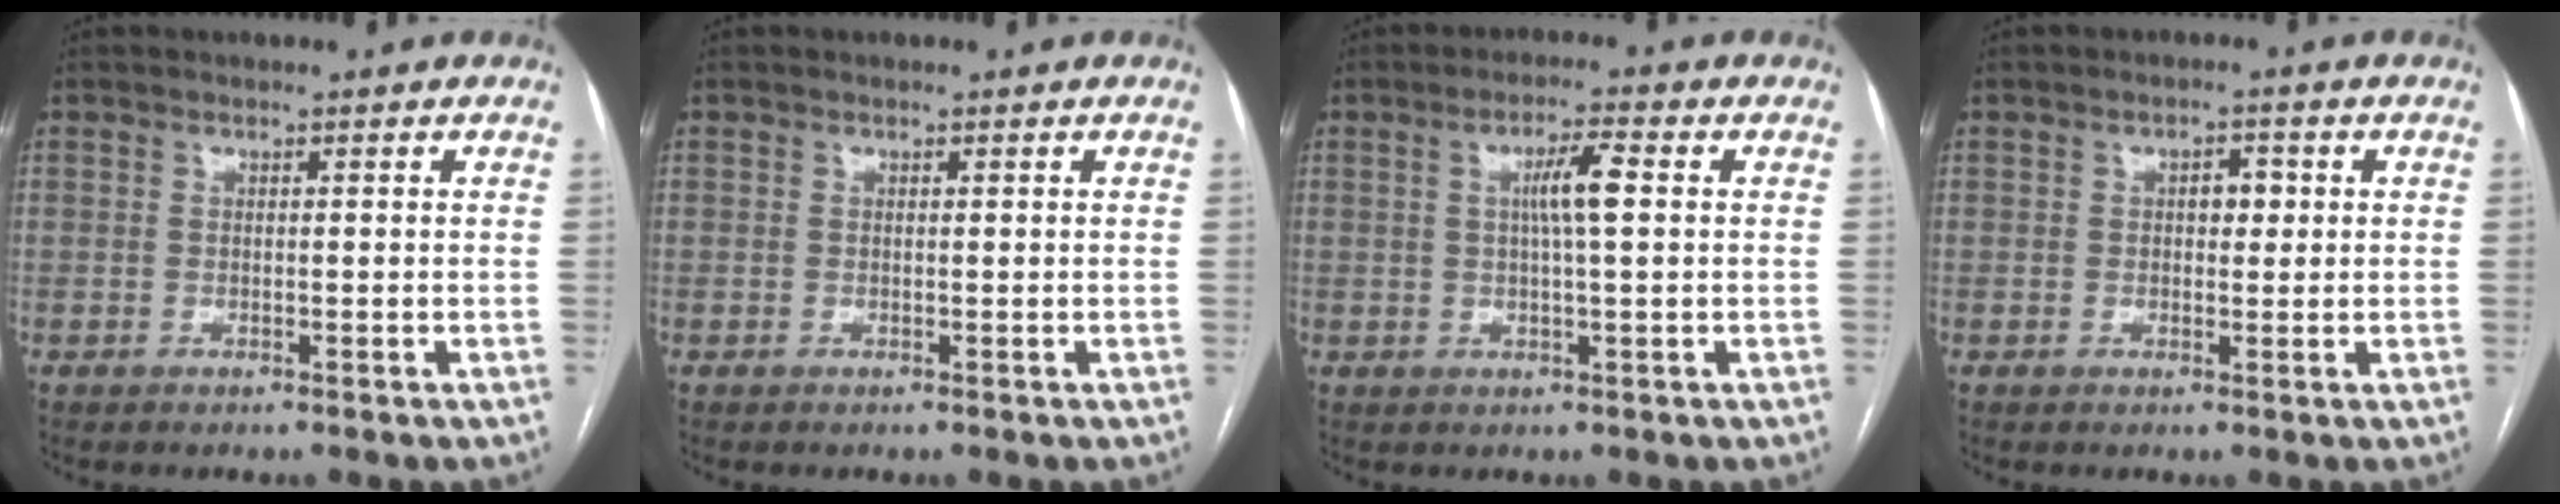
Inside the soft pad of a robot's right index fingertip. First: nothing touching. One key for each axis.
{"total": 0.0}
{"total": 5.0, "fx": 0.8, "fy": 0.2, "fz": 5.0, "tx": -0.090, "ty": 0.005, "tz": 0.014}
{"total": 2.5, "fx": 0.4, "fy": 1.4, "fz": 2.1, "tx": -0.030, "ty": 0.008, "tz": 0.006}